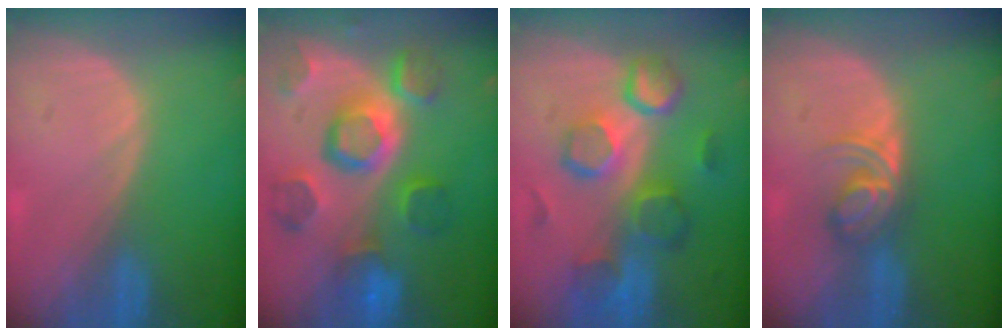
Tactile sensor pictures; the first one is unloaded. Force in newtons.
{"total": 11.9, "press": 10.3, "slide": 6.0}
{"total": 10.4, "press": 9.3, "slide": 4.6}
{"total": 5.7, "press": 4.7, "slide": 3.3}